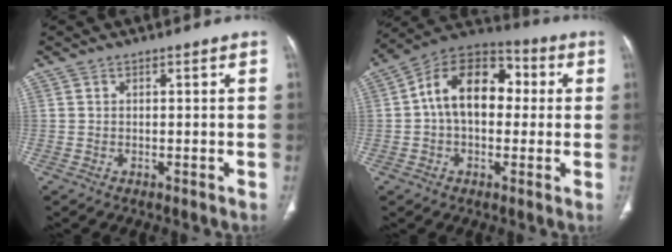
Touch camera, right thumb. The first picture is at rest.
{"total": 15.5, "force": [1.6, 10.1, 11.6], "torque": [-0.162, 0.039, 0.012]}